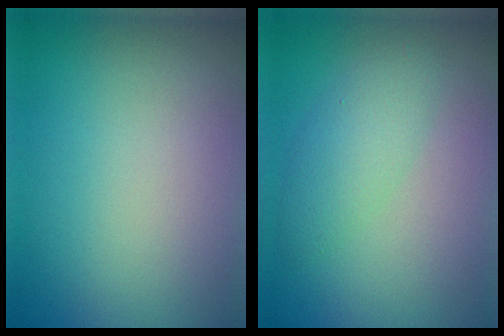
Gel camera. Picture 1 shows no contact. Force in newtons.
{"total": 2.7, "press": 2.7, "slide": 0.0}